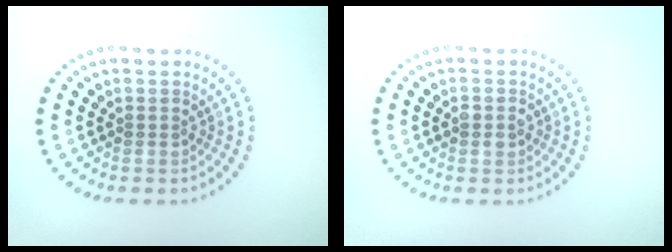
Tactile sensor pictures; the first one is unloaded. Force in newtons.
{"total": 1.0, "press": 1.0, "slide": 0.1}